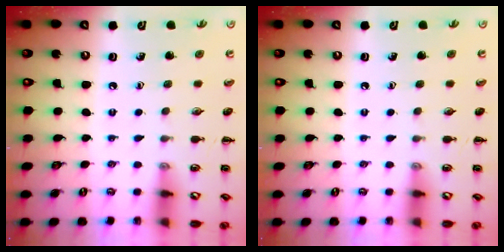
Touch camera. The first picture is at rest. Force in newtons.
{"total": 0.0}